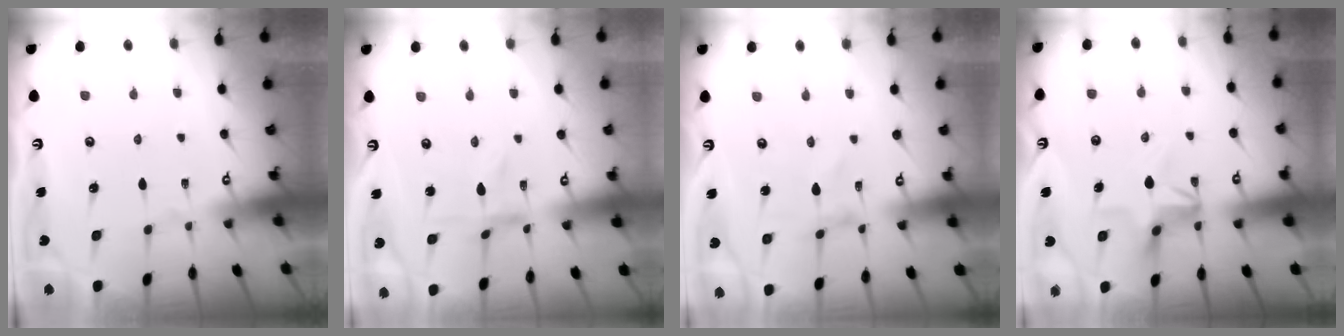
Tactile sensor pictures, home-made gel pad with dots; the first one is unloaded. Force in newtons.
{"total": 0.0}
{"total": 0.0}
{"total": 5.5, "press": 5.1, "slide": 2.2}